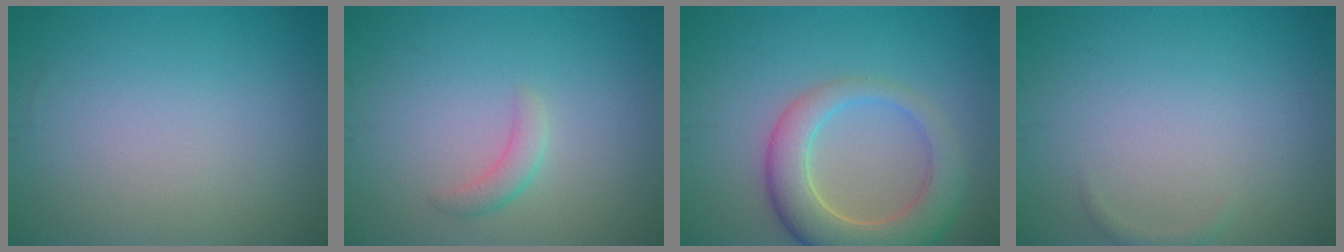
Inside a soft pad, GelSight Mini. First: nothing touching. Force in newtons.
{"total": 1.5, "press": 1.5, "slide": 0.1}
{"total": 6.8, "press": 6.8, "slide": 0.7}
{"total": 0.6, "press": 0.6, "slide": 0.1}